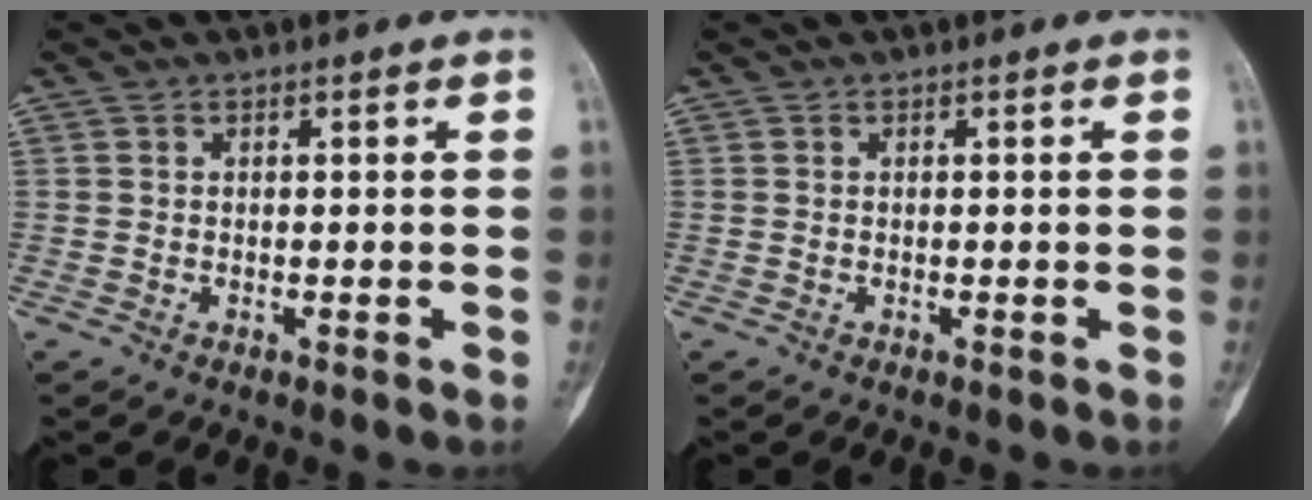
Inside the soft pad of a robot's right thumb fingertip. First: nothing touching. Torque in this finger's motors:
{"motor_torque": [0.37, 0.52, 0.22, -0.20, 0.03]}